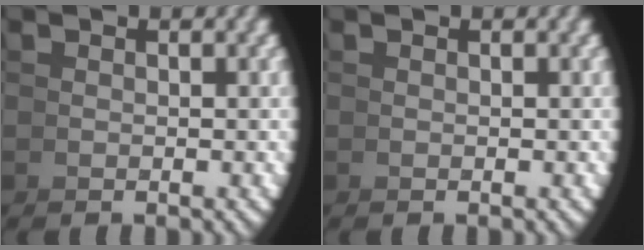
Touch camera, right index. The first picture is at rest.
{"total": 0.0}